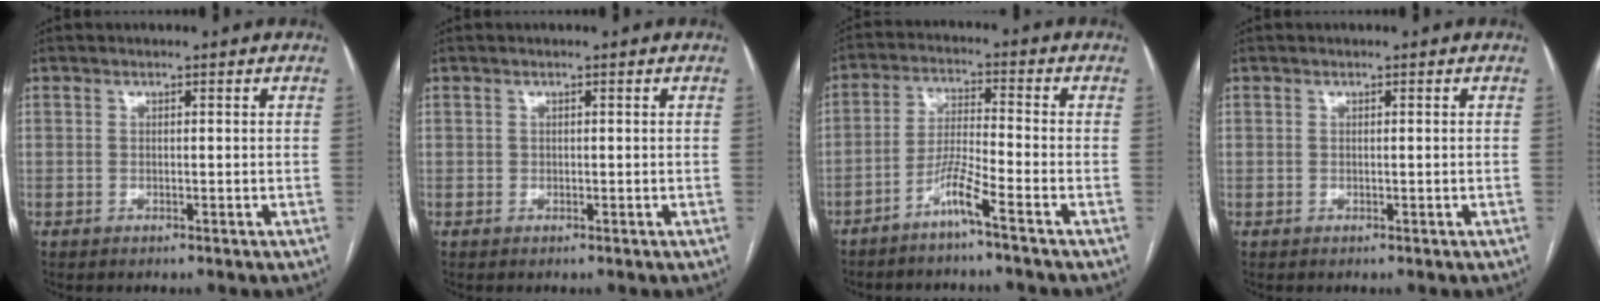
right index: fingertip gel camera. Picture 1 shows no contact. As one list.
[{"total": 0.0}, {"total": 5.3, "force": [-3.8, -0.8, 3.7], "torque": [-0.079, -0.002, -0.080]}, {"total": 0.0}]